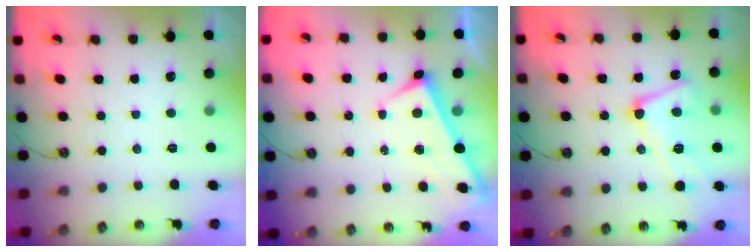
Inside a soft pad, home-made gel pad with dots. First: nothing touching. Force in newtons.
{"total": 1.7, "press": 1.7, "slide": 0.1}
{"total": 6.5, "press": 6.4, "slide": 1.4}